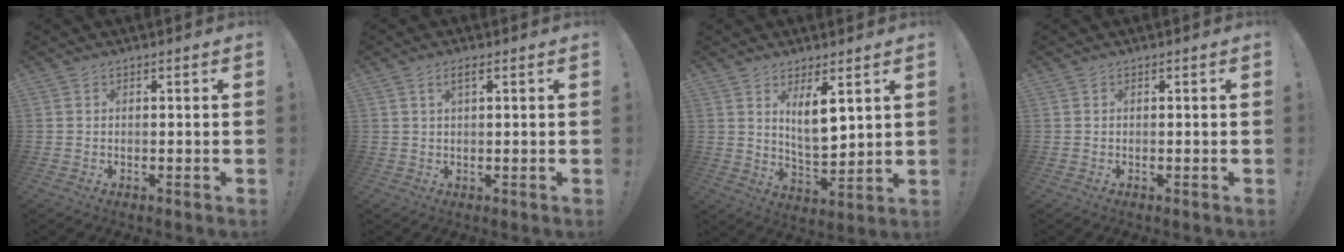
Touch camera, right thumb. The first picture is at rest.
{"total": 2.5, "force": [1.1, 0.7, 2.2], "torque": [-0.038, 0.000, 0.017]}
{"total": 8.7, "force": [4.5, 3.2, 6.8], "torque": [-0.115, -0.030, 0.080]}
{"total": 0.0}